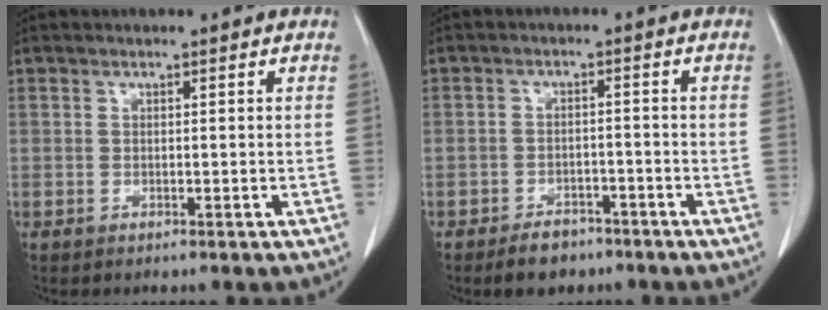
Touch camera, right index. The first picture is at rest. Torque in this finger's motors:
{"motor_torque": [-0.55, -0.37, -0.48, -0.13]}